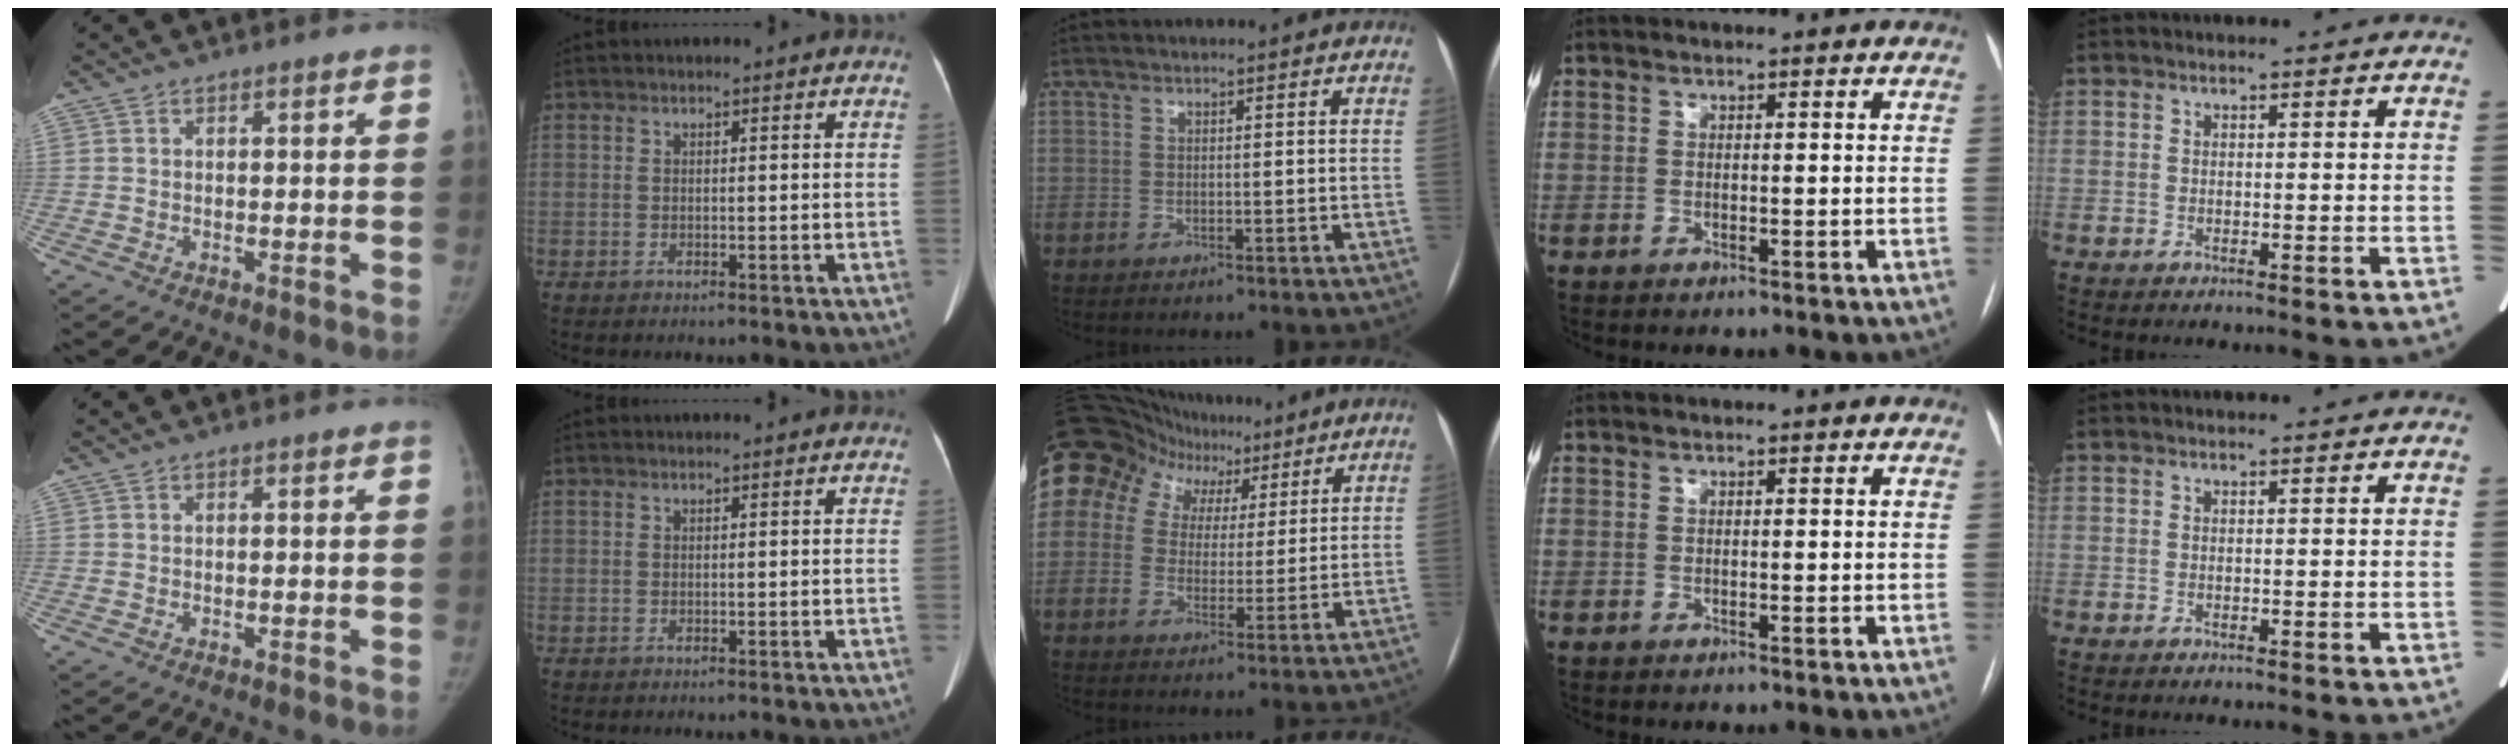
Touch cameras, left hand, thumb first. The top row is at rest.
{"middle": {"total": 10.8, "force": [6.3, 8.1, 3.3], "torque": [-0.058, 0.046, 0.099]}}